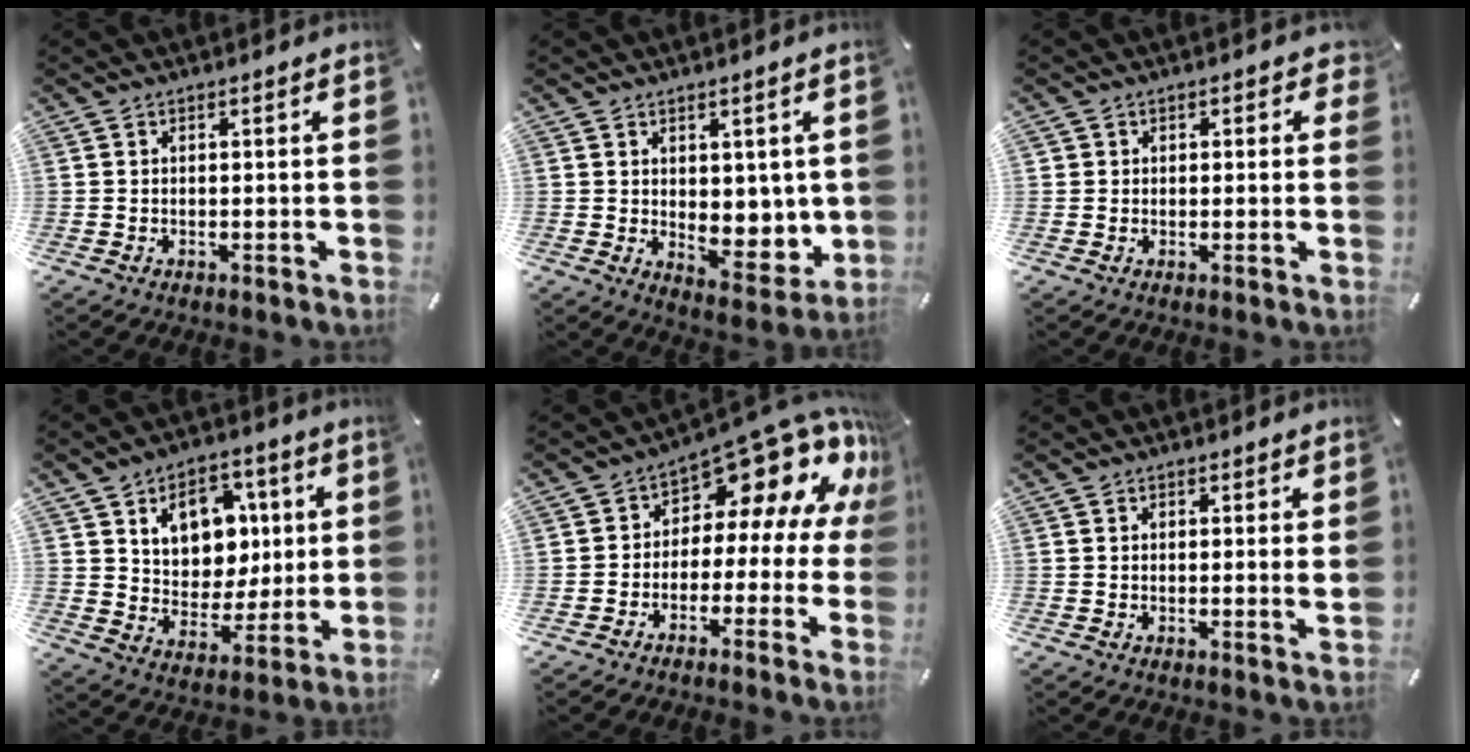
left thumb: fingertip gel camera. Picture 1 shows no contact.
{"total": 7.3, "force": [1.1, 5.6, 4.5], "torque": [-0.027, -0.025, 0.027]}
{"total": 1.9, "force": [0.4, 1.8, 0.5], "torque": [0.004, 0.000, 0.002]}
{"total": 11.8, "force": [4.7, 9.8, 4.6], "torque": [-0.066, -0.030, 0.090]}
{"total": 13.6, "force": [8.1, 6.9, 8.6], "torque": [-0.130, -0.069, 0.134]}
{"total": 1.5, "force": [1.0, 0.7, 0.9], "torque": [-0.004, -0.006, 0.015]}